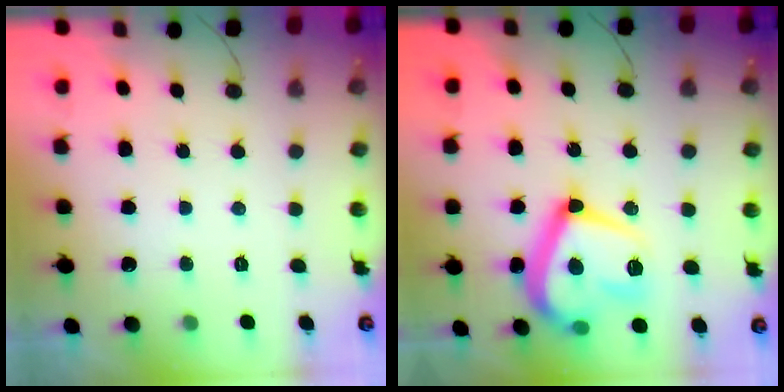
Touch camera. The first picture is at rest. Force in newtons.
{"total": 18.4, "press": 18.3, "slide": 2.0}